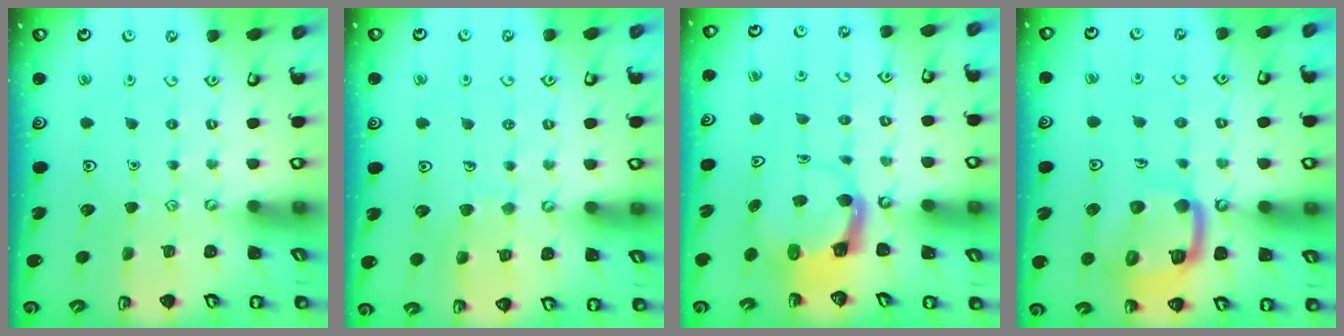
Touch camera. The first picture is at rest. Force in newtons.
{"total": 6.7, "press": 6.7, "slide": 0.4}
{"total": 3.6, "press": 3.6, "slide": 0.5}
{"total": 16.4, "press": 16.3, "slide": 1.8}